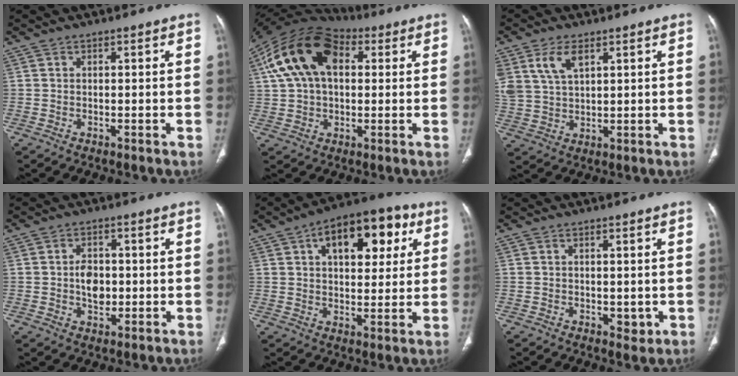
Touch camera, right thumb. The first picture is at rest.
{"total": 18.3, "force": [5.0, 11.3, 13.5], "torque": [-0.241, 0.027, 0.078]}
{"total": 7.8, "force": [3.8, 4.2, 5.3], "torque": [-0.108, -0.008, 0.083]}
{"total": 5.2, "force": [-0.2, 3.7, 3.7], "torque": [-0.044, 0.002, -0.003]}
{"total": 16.7, "force": [6.3, 9.0, 12.6], "torque": [-0.130, 0.006, 0.088]}
{"total": 2.1, "force": [-0.1, 1.4, 1.6], "torque": [-0.015, -0.004, 0.005]}